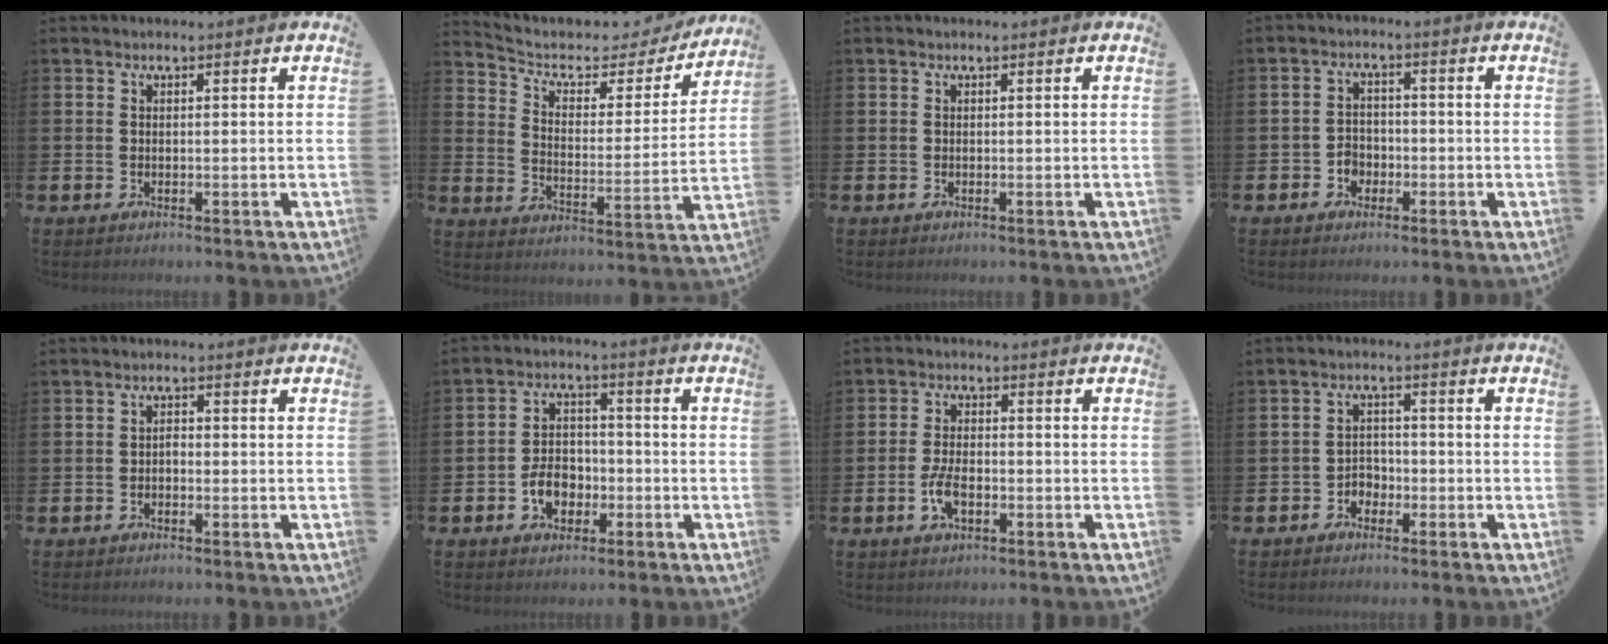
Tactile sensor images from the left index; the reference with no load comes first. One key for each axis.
{"total": 5.6, "fx": 4.7, "fy": 2.5, "fz": 1.5, "tx": -0.057, "ty": -0.039, "tz": 0.073}
{"total": 0.0}
{"total": 2.9, "fx": -1.7, "fy": 2.2, "fz": 0.7, "tx": -0.017, "ty": 0.005, "tz": -0.038}
{"total": 1.2, "fx": -0.8, "fy": 0.7, "fz": 0.6, "tx": -0.010, "ty": 0.000, "tz": -0.017}
{"total": 4.9, "fx": -2.0, "fy": 3.7, "fz": 2.6, "tx": -0.039, "ty": 0.005, "tz": -0.043}
{"total": 4.1, "fx": -1.4, "fy": 1.9, "fz": 3.3, "tx": -0.061, "ty": 0.002, "tz": -0.027}
{"total": 2.6, "fx": -1.8, "fy": 1.8, "fz": 0.4, "tx": -0.020, "ty": 0.006, "tz": -0.041}